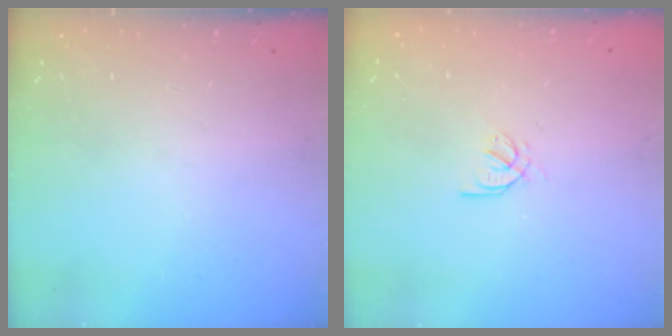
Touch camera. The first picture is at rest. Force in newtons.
{"total": 2.6, "press": 2.5, "slide": 0.6}